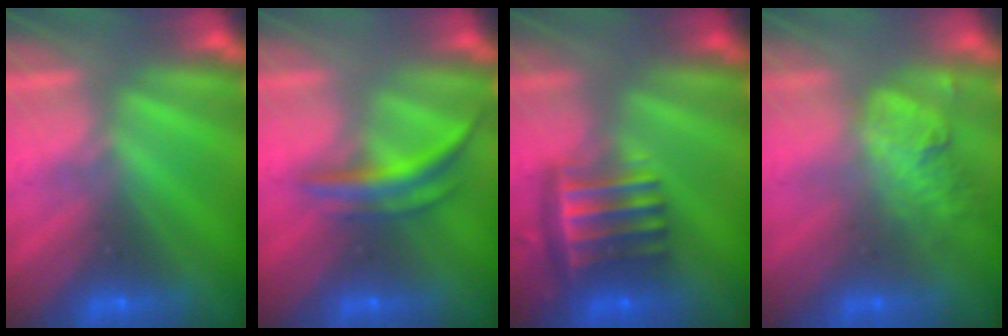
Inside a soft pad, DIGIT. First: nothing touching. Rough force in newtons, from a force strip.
{"total": 3.6}
{"total": 7.0}
{"total": 2.2}